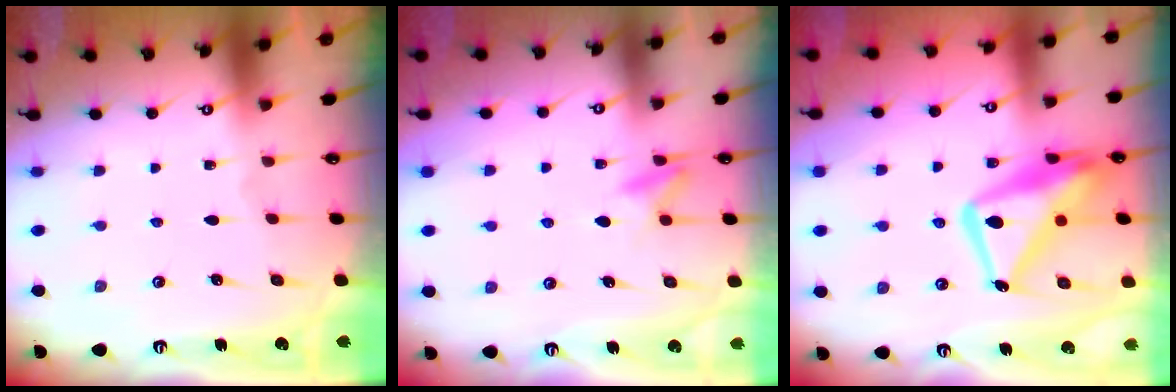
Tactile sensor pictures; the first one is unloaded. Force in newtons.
{"total": 8.6, "press": 8.5, "slide": 1.1}
{"total": 17.6, "press": 17.5, "slide": 1.7}